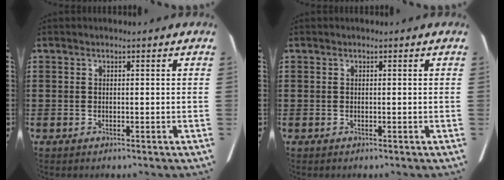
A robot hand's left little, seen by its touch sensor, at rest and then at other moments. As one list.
[{"total": 0.0}]